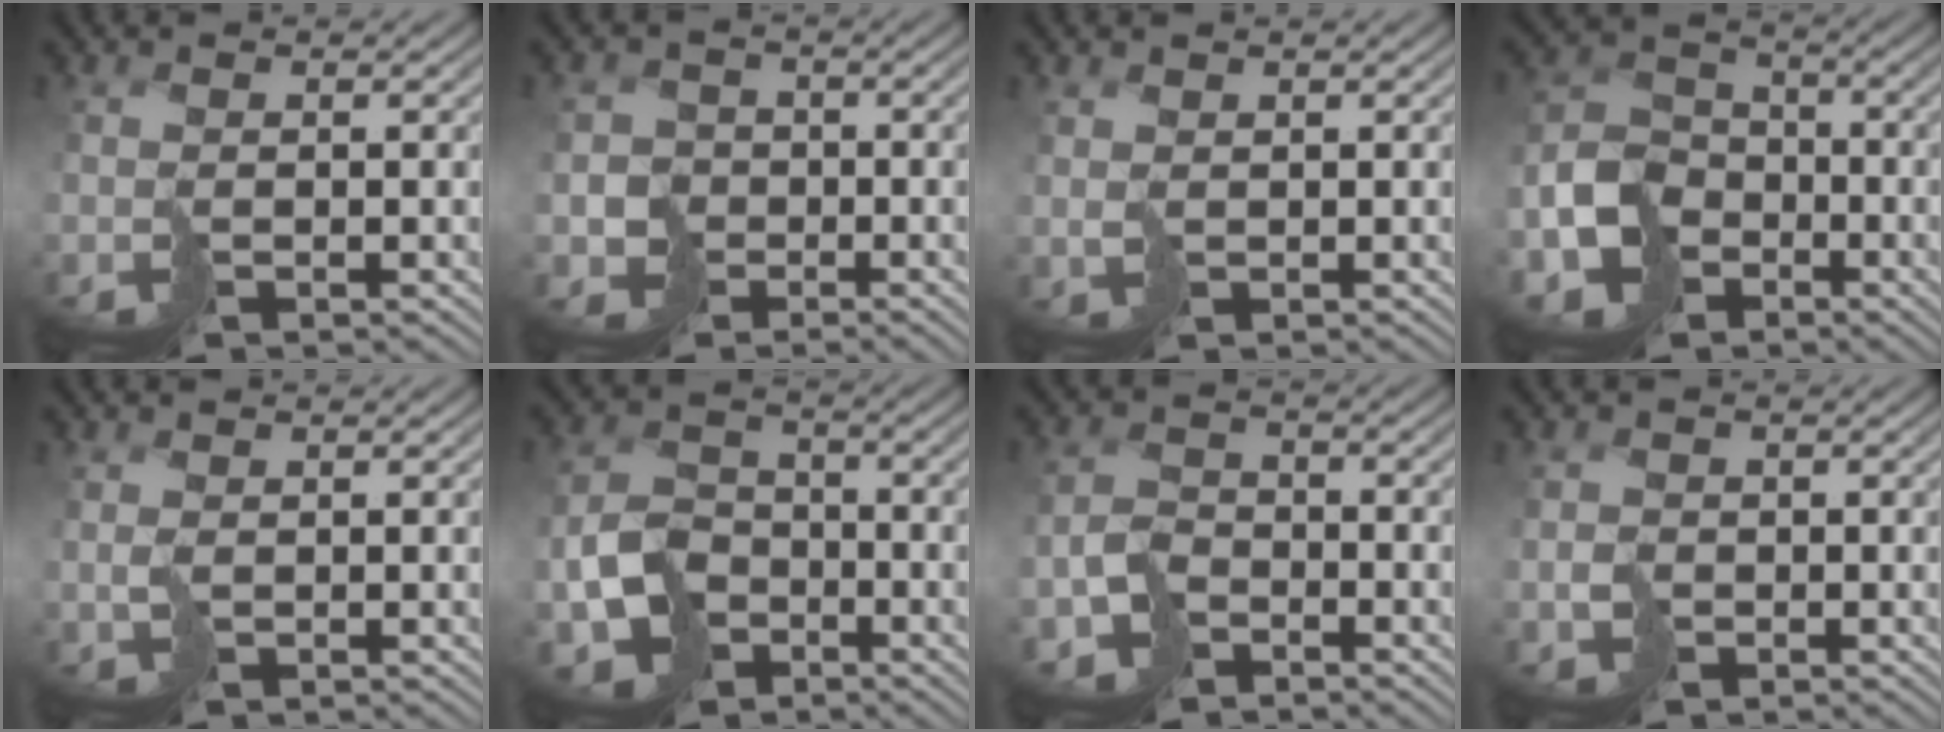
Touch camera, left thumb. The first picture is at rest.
{"total": 3.5, "force": [-1.6, 3.0, 0.3], "torque": [-0.001, -0.006, -0.042]}
{"total": 0.8, "force": [0.6, 0.6, 0.1], "torque": [-0.008, -0.004, 0.014]}
{"total": 8.7, "force": [-4.6, 6.6, 3.3], "torque": [-0.074, -0.016, -0.099]}
{"total": 0.8, "force": [0.3, 0.7, 0.3], "torque": [-0.012, -0.004, 0.008]}
{"total": 8.6, "force": [-4.5, 6.1, 3.9], "torque": [-0.083, -0.017, -0.093]}
{"total": 4.2, "force": [-3.0, 2.7, 1.1], "torque": [-0.019, -0.003, -0.068]}
{"total": 1.9, "force": [-0.6, 1.8, 0.2], "torque": [-0.002, -0.004, -0.015]}